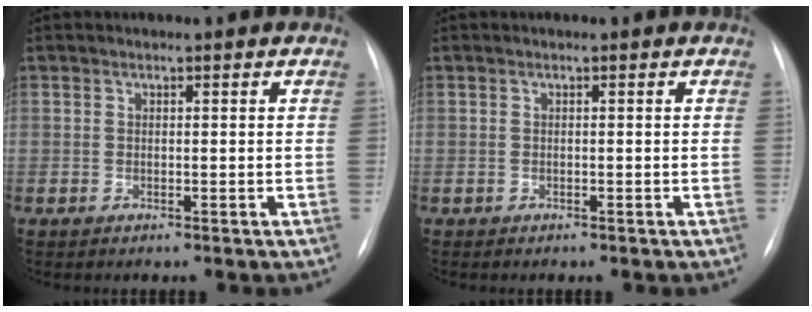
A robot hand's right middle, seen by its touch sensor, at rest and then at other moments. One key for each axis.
{"total": 0.0}